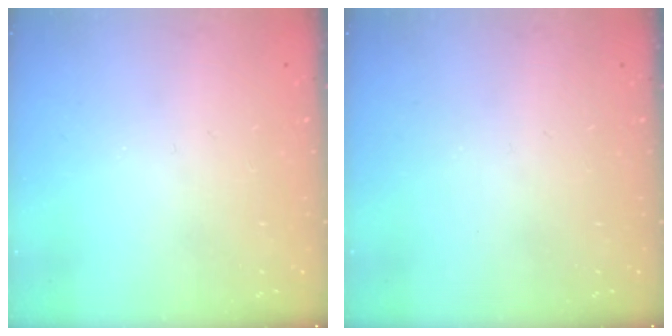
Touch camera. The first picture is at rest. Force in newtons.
{"total": 0.0}